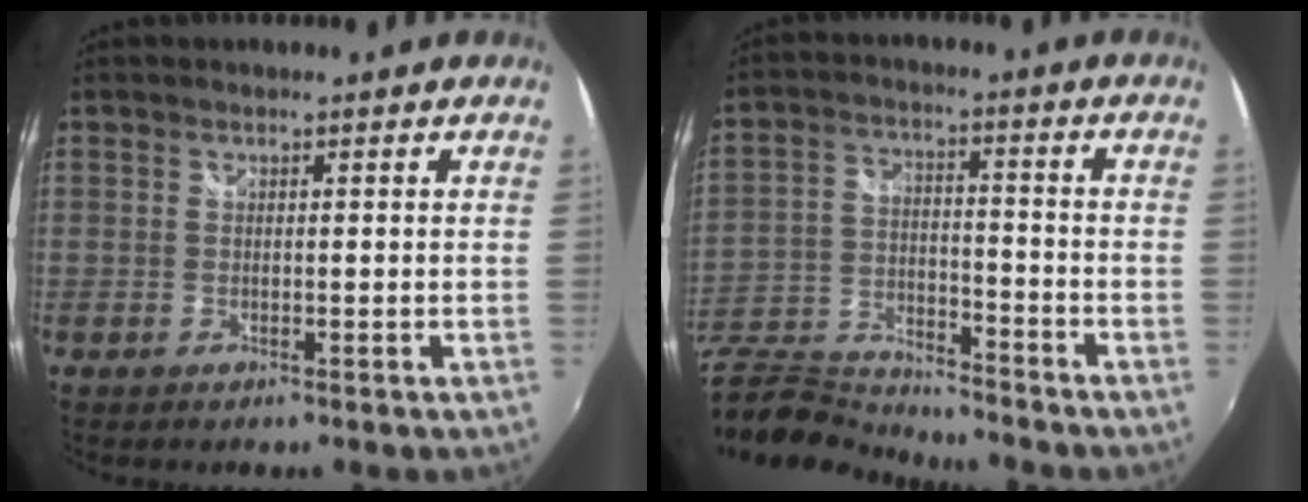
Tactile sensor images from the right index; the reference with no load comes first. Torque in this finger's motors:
{"motor_torque": [-2.14, 0.00, -1.05, -0.21]}